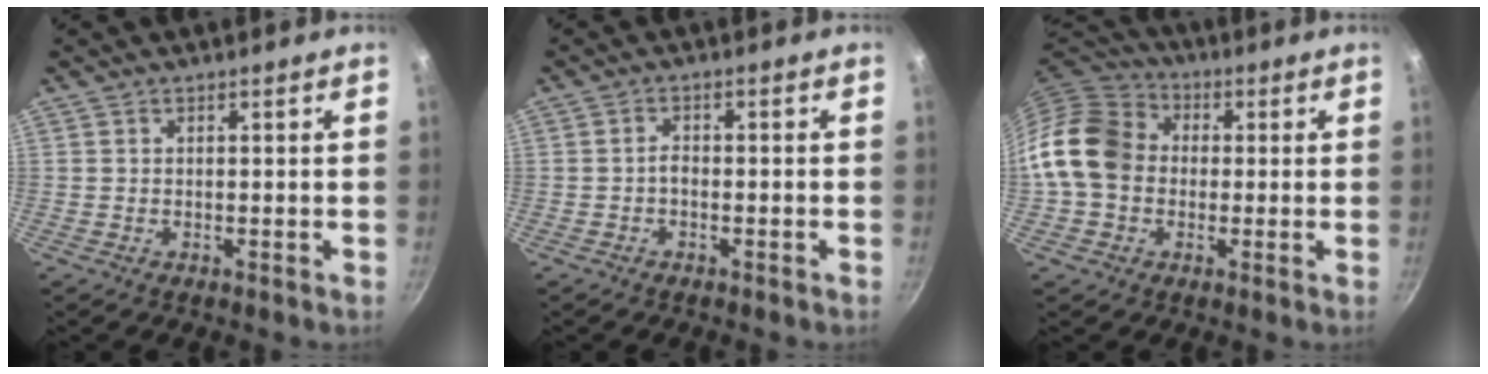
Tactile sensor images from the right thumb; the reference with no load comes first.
{"total": 1.5, "force": [-0.9, 0.7, 1.1], "torque": [-0.022, 0.016, -0.018]}
{"total": 13.9, "force": [0.1, 11.4, 7.9], "torque": [-0.122, 0.030, -0.014]}